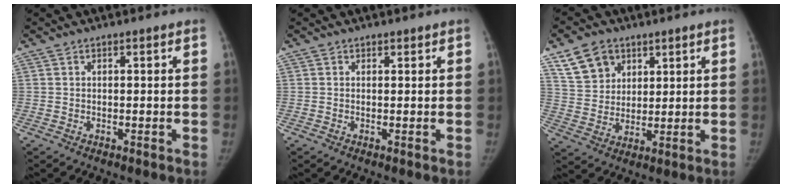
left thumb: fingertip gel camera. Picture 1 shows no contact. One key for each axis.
{"total": 0.0}
{"total": 8.8, "fx": 5.1, "fy": 6.5, "fz": 3.0, "tx": -0.028, "ty": -0.022, "tz": 0.102}